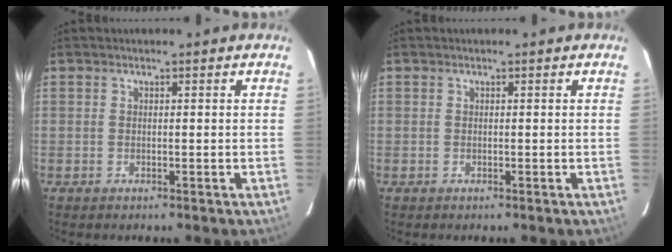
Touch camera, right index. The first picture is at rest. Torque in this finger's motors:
{"motor_torque": [0.00, 0.00, 0.01, 0.00]}